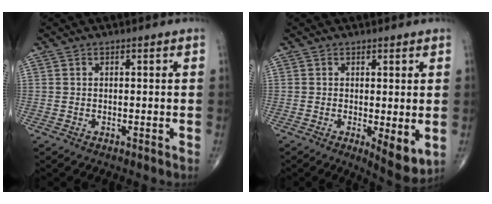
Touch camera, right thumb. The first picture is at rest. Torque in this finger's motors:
{"motor_torque": [0.56, 0.91, 0.29, -0.33, 0.09]}